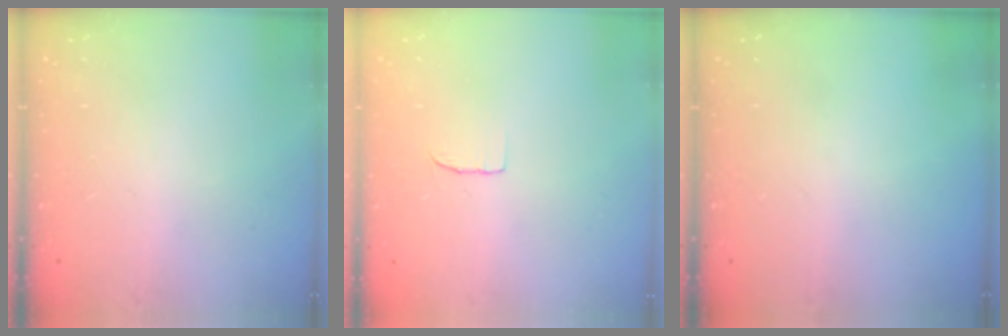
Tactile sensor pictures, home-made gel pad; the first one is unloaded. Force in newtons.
{"total": 4.4, "press": 4.3, "slide": 0.4}
{"total": 0.0}